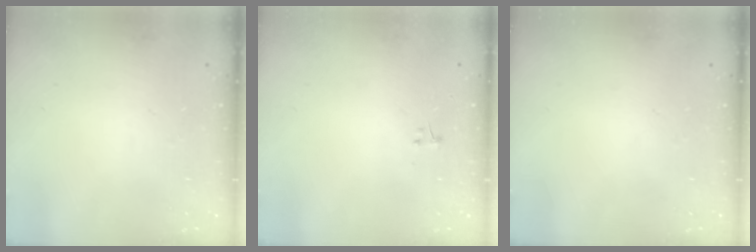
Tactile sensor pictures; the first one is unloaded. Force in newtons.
{"total": 0.6, "press": 0.6, "slide": 0.3}
{"total": 0.0}